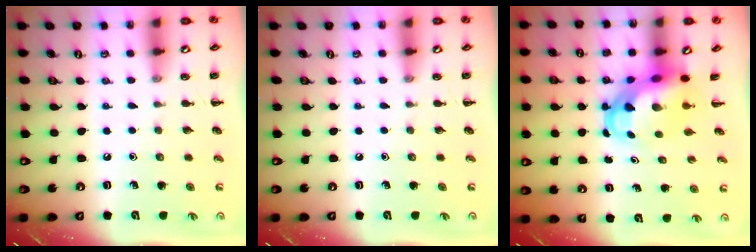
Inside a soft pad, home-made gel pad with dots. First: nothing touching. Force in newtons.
{"total": 0.0}
{"total": 5.9, "press": 5.7, "slide": 1.5}